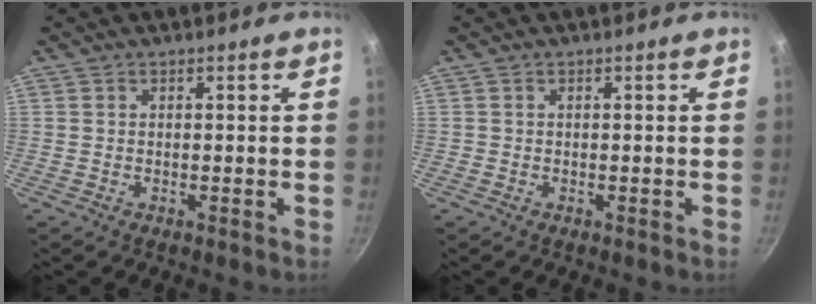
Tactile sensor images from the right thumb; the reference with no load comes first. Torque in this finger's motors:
{"motor_torque": [-0.05, 0.29, 0.09, 0.42, 0.00]}